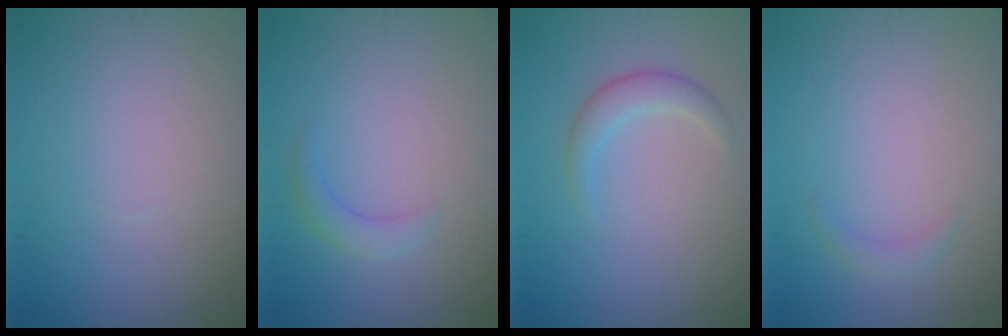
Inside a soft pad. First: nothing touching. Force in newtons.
{"total": 1.6, "press": 1.6, "slide": 0.2}
{"total": 2.0, "press": 2.0, "slide": 0.1}
{"total": 0.9, "press": 0.9, "slide": 0.0}